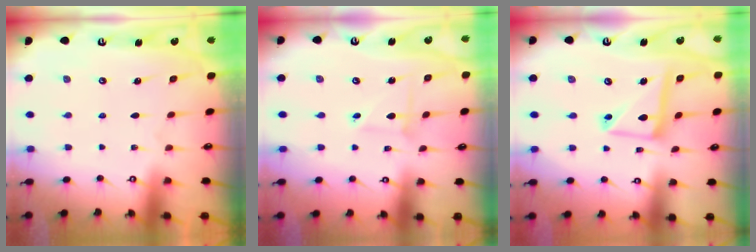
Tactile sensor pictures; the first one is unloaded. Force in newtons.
{"total": 2.8, "press": 2.8, "slide": 0.2}
{"total": 12.8, "press": 12.8, "slide": 1.2}